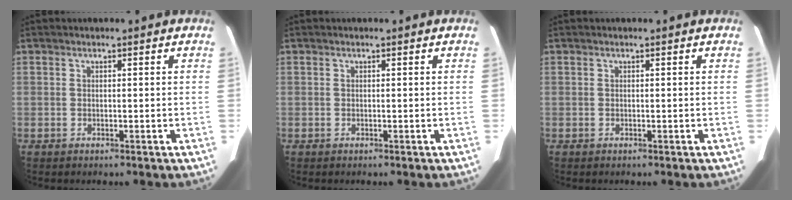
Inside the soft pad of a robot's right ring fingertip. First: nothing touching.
{"total": 0.0}
{"total": 0.0}